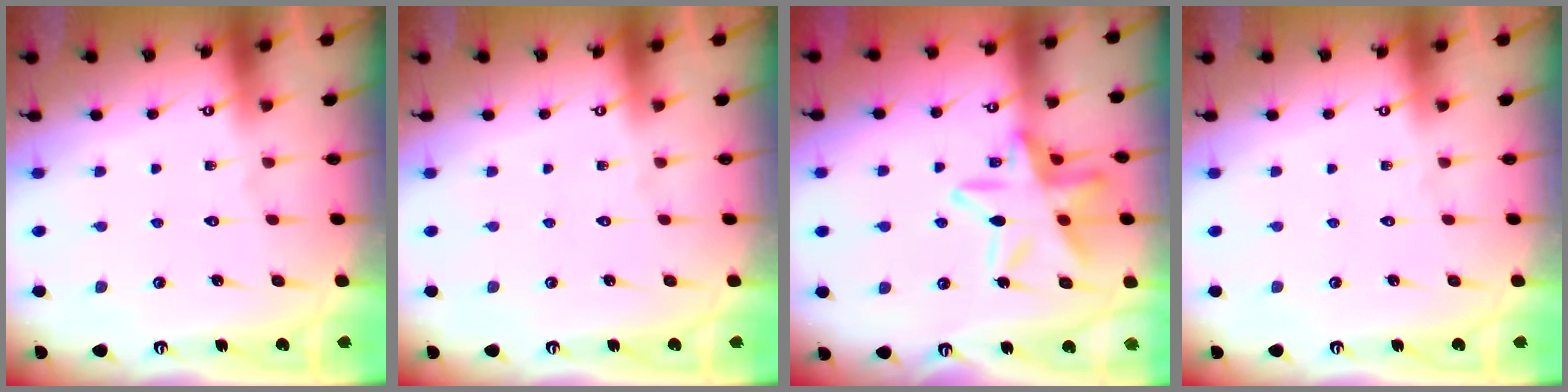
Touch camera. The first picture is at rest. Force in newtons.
{"total": 0.0}
{"total": 17.2, "press": 17.2, "slide": 1.4}
{"total": 0.0}